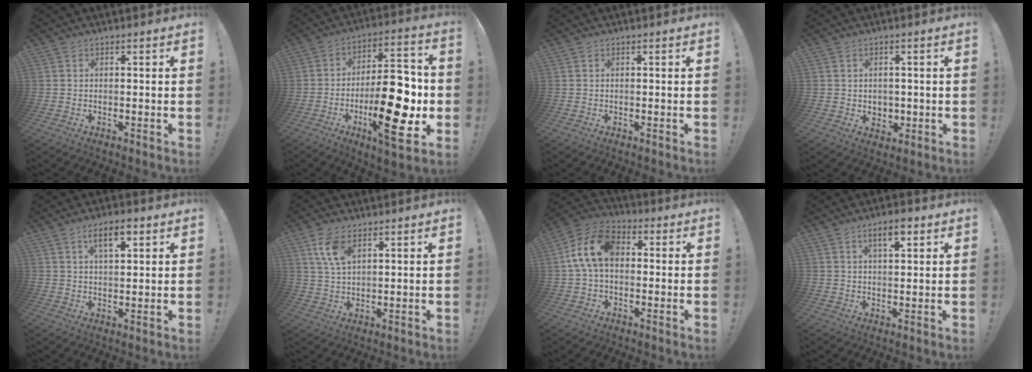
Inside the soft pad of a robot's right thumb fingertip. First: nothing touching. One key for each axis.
{"total": 24.1, "fx": -5.5, "fy": 9.5, "fz": 21.5, "tx": -0.331, "ty": 0.031, "tz": -0.079}
{"total": 0.0}
{"total": 3.5, "fx": 1.0, "fy": 3.2, "fz": 0.9, "tx": 0.001, "ty": -0.009, "tz": 0.018}
{"total": 6.5, "fx": 3.3, "fy": 2.5, "fz": 5.0, "tx": -0.075, "ty": -0.009, "tz": 0.052}
{"total": 7.7, "fx": 4.1, "fy": 3.7, "fz": 5.4, "tx": -0.102, "ty": -0.014, "tz": 0.074}
{"total": 13.1, "fx": 1.6, "fy": 8.5, "fz": 9.8, "tx": -0.188, "ty": 0.014, "tz": 0.031}
{"total": 5.1, "fx": 2.7, "fy": 1.8, "fz": 3.9, "tx": -0.054, "ty": -0.009, "tz": 0.041}